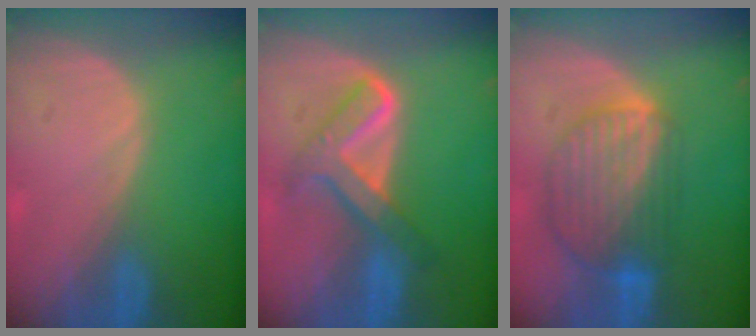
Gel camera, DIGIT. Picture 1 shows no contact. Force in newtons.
{"total": 6.4, "press": 6.4, "slide": 0.4}
{"total": 8.7, "press": 7.7, "slide": 4.1}